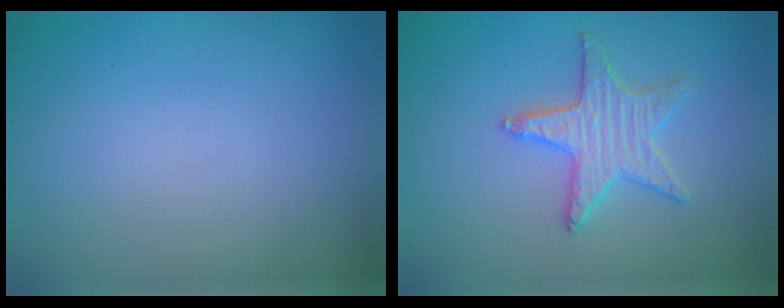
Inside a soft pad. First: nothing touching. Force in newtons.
{"total": 3.1, "press": 3.1, "slide": 0.4}